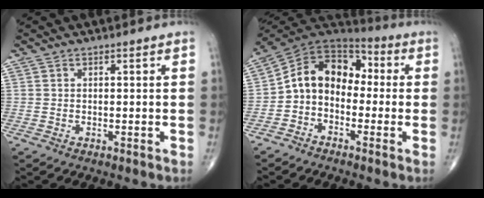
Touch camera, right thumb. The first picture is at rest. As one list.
[{"total": 11.8, "force": [-1.4, 8.9, 7.6], "torque": [-0.102, 0.058, -0.043]}]